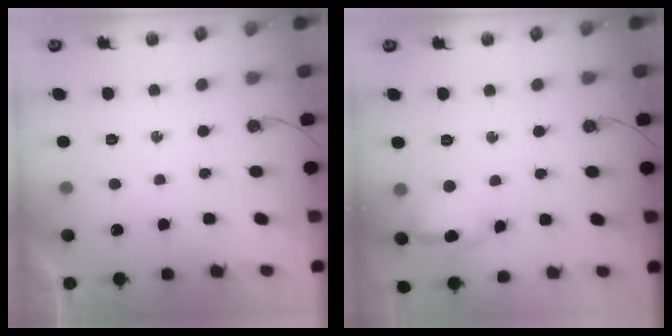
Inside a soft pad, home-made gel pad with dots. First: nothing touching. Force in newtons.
{"total": 11.5, "press": 11.4, "slide": 1.6}